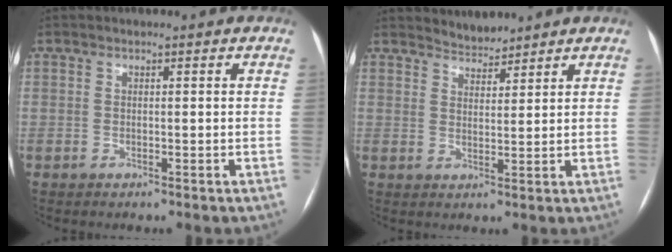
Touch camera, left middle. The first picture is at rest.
{"total": 3.0, "force": [3.0, 0.5, -0.1], "torque": [-0.001, 0.006, 0.056]}